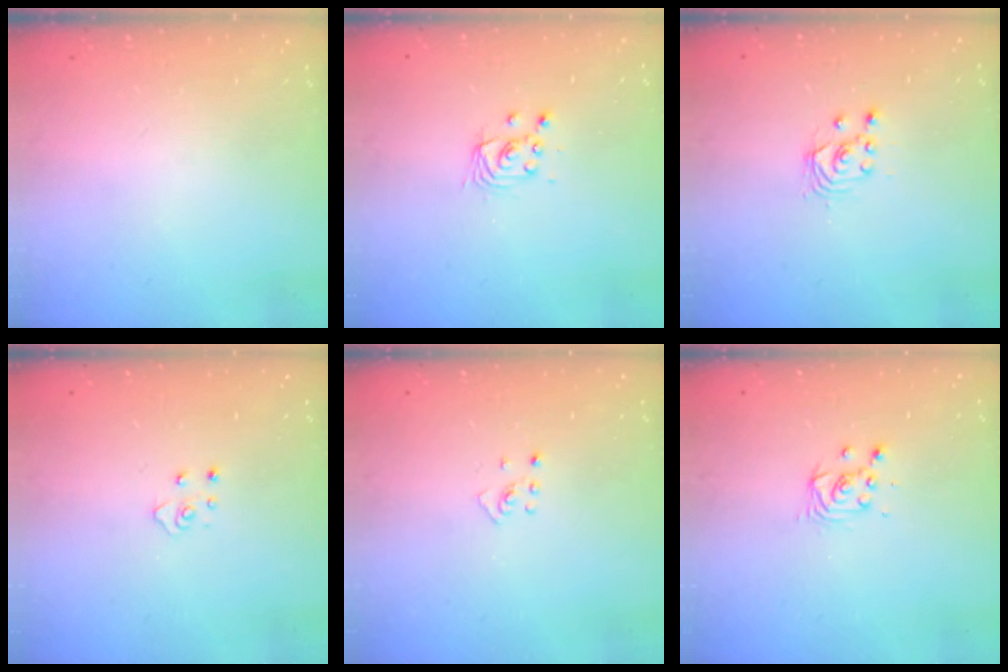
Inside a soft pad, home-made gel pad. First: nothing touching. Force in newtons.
{"total": 2.7, "press": 2.7, "slide": 0.2}
{"total": 2.5, "press": 2.5, "slide": 0.2}
{"total": 4.0, "press": 4.0, "slide": 0.4}
{"total": 2.7, "press": 2.6, "slide": 0.6}
{"total": 3.4, "press": 3.4, "slide": 0.4}